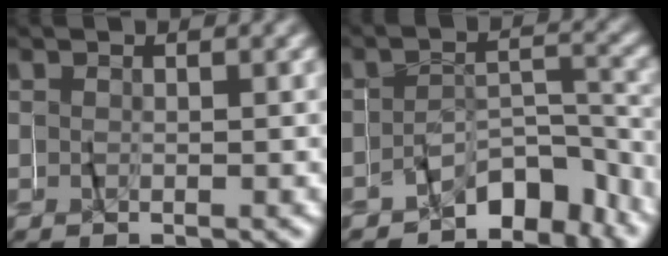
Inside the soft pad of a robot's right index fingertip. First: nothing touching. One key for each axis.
{"total": 5.3, "fx": -5.3, "fy": 0.3, "fz": -0.2, "tx": 0.004, "ty": -0.006, "tz": -0.086}